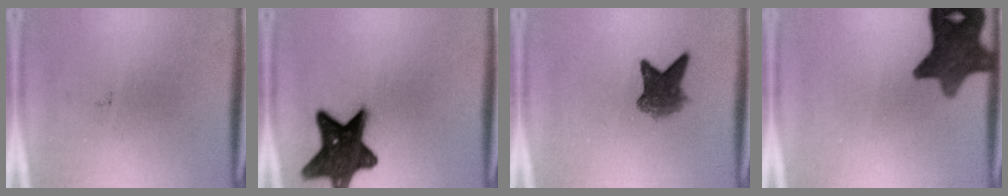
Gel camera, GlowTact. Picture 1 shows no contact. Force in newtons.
{"total": 15.0}
{"total": 5.2}
{"total": 11.2}